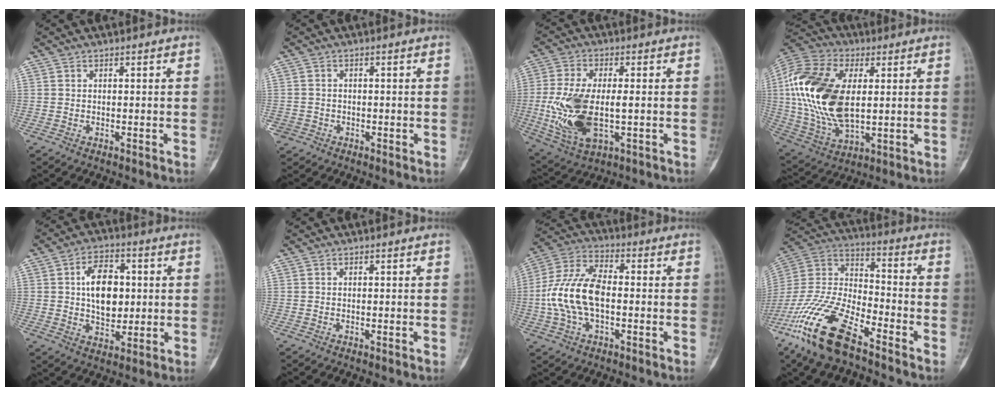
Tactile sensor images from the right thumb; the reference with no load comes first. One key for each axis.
{"total": 2.3, "fx": -0.9, "fy": 2.2, "fz": 0.3, "tx": 0.006, "ty": 0.008, "tz": -0.017}
{"total": 15.4, "fx": -1.8, "fy": 7.6, "fz": 13.2, "tx": -0.275, "ty": -0.001, "tz": -0.021}
{"total": 23.7, "fx": 3.1, "fy": 13.5, "fz": 19.2, "tx": -0.401, "ty": -0.009, "tz": 0.055}
{"total": 11.7, "fx": 1.5, "fy": 7.4, "fz": 8.9, "tx": -0.116, "ty": -0.001, "tz": 0.026}
{"total": 0.0}
{"total": 13.6, "fx": -1.3, "fy": 7.3, "fz": 11.4, "tx": -0.239, "ty": 0.031, "tz": -0.028}
{"total": 20.4, "fx": -13.0, "fy": 7.5, "fz": 13.9, "tx": -0.304, "ty": 0.042, "tz": -0.251}